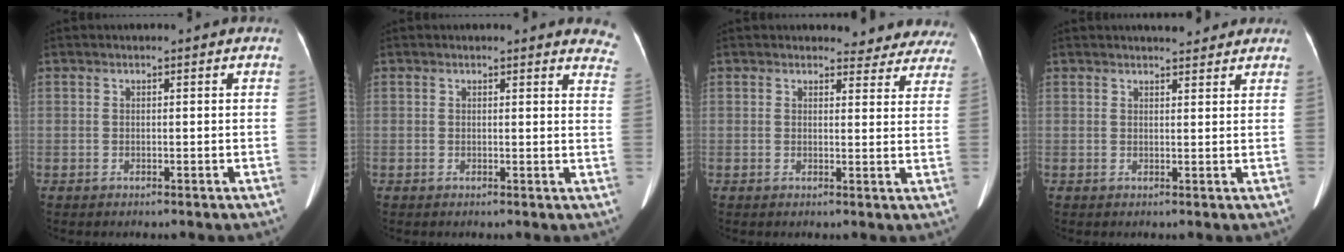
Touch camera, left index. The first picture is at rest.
{"total": 6.1, "force": [5.9, 1.2, 0.9], "torque": [0.021, -0.027, 0.025]}
{"total": 9.1, "force": [8.6, 3.1, 0.3], "torque": [0.038, -0.019, 0.062]}
{"total": 5.2, "force": [4.7, 1.3, 1.7], "torque": [-0.019, 0.013, 0.055]}